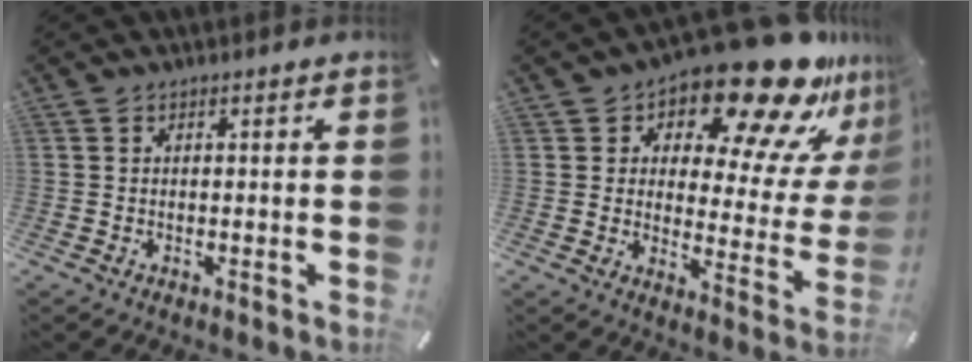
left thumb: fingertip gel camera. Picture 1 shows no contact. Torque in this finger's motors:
{"motor_torque": [1.97, 1.97, 1.46, -1.31, 0.33]}